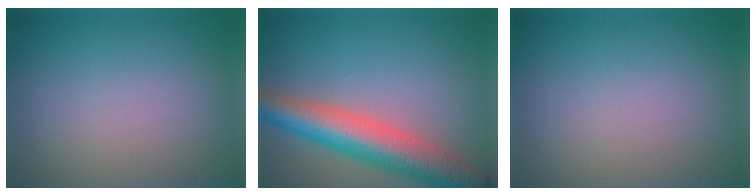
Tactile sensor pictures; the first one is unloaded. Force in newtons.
{"total": 8.4, "press": 8.4, "slide": 0.3}
{"total": 0.0}